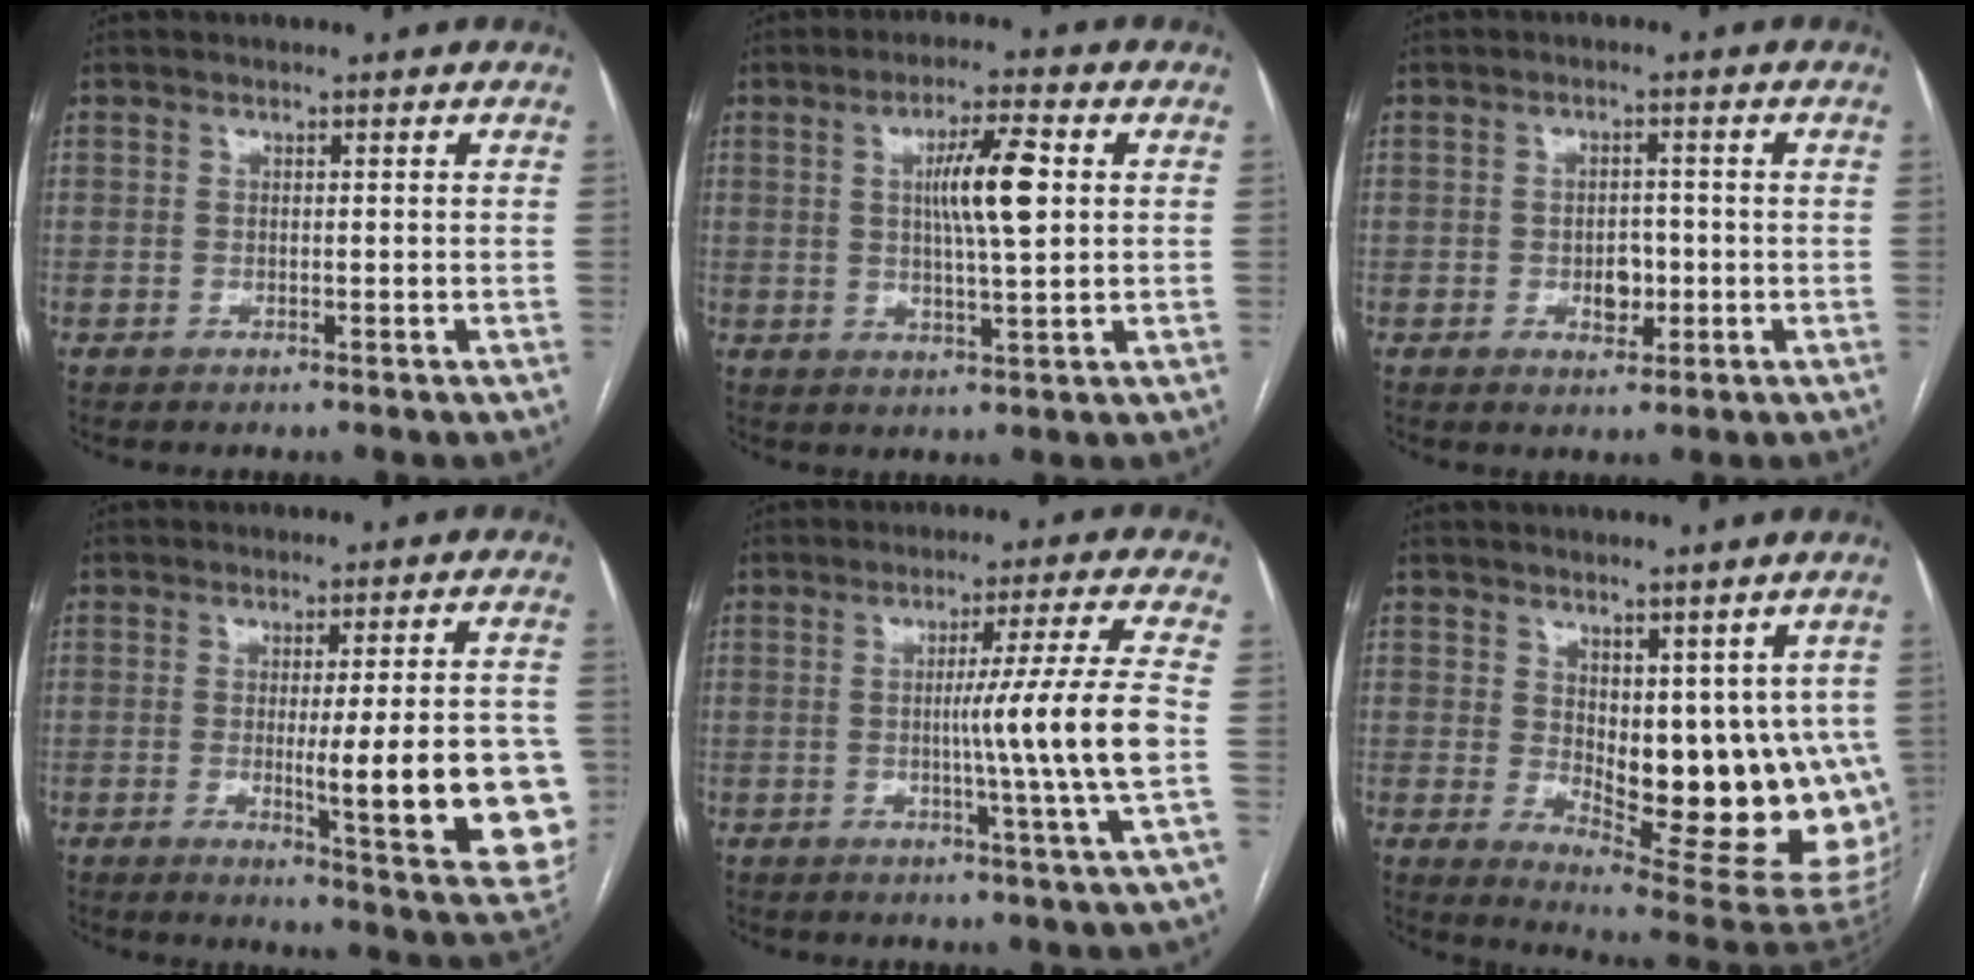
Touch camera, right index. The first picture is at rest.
{"total": 8.3, "force": [1.6, 0.8, 8.1], "torque": [-0.143, 0.003, 0.028]}
{"total": 3.5, "force": [-0.7, 2.2, 2.6], "torque": [-0.034, 0.003, -0.005]}
{"total": 16.4, "force": [-2.3, 1.9, 16.2], "torque": [-0.138, -0.009, -0.015]}
{"total": 10.1, "force": [-1.0, -3.0, 9.6], "torque": [-0.149, -0.012, -0.010]}
{"total": 16.4, "force": [0.7, 7.1, 14.8], "torque": [-0.154, -0.020, 0.029]}